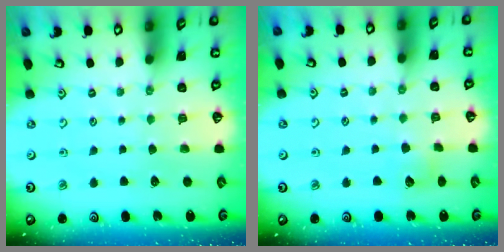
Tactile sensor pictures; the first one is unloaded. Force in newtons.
{"total": 5.1, "press": 5.1, "slide": 0.6}